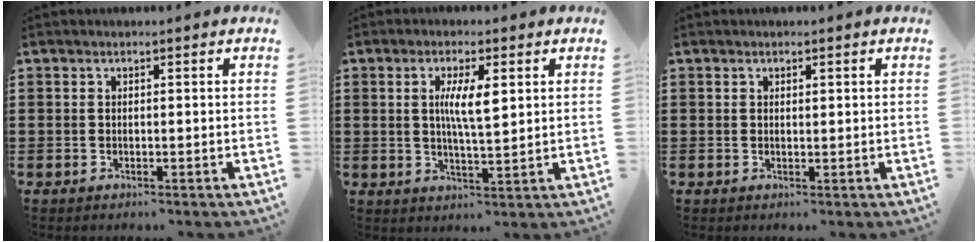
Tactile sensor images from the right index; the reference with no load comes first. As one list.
[{"total": 5.6, "force": [1.4, 1.2, 5.3], "torque": [-0.107, 0.004, 0.021]}, {"total": 0.6, "force": [0.3, 0.3, 0.4], "torque": [-0.008, 0.003, 0.006]}]